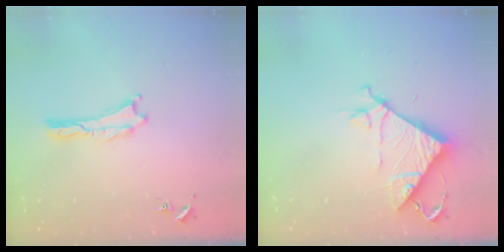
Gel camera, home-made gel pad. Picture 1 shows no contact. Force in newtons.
{"total": 7.9, "press": 7.8, "slide": 0.6}